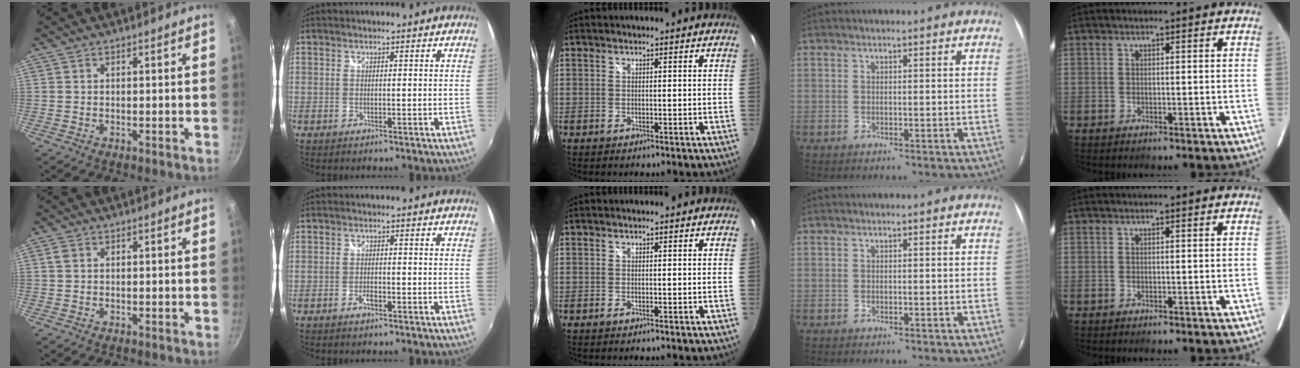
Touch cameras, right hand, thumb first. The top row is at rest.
{"thumb": {"total": 1.4, "force": [0.5, 1.1, 0.7], "torque": [-0.014, 0.001, 0.007]}, "index": {"total": 1.6, "force": [-1.1, 0.5, 1.1], "torque": [-0.026, 0.002, -0.021]}}